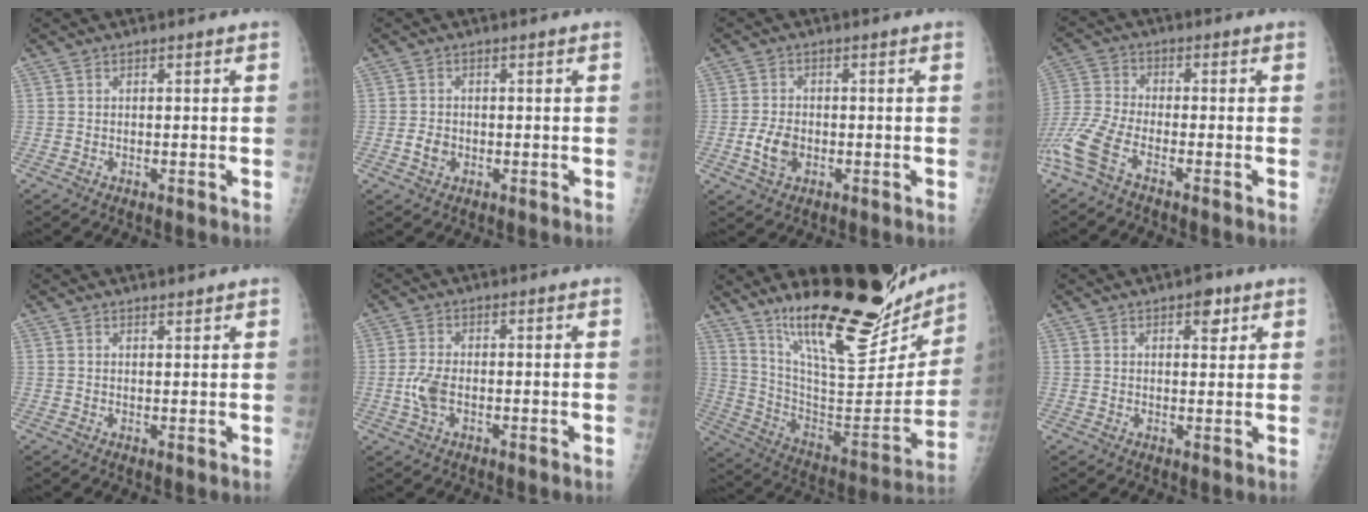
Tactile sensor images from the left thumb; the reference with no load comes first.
{"total": 2.0, "force": [-0.6, 1.6, 1.1], "torque": [-0.011, 0.003, -0.009]}
{"total": 4.4, "force": [-1.1, 3.0, 3.0], "torque": [-0.051, 0.002, -0.019]}
{"total": 8.5, "force": [-5.1, 2.5, 6.3], "torque": [-0.161, 0.006, -0.115]}
{"total": 1.1, "force": [1.1, 0.1, 0.1], "torque": [0.008, -0.010, 0.017]}
{"total": 4.0, "force": [-0.7, 2.2, 3.3], "torque": [-0.077, 0.003, -0.017]}
{"total": 29.7, "force": [21.5, 8.6, 18.6], "torque": [-0.252, -0.104, 0.338]}
{"total": 3.5, "force": [2.0, 1.8, 2.2], "torque": [-0.012, -0.008, 0.025]}